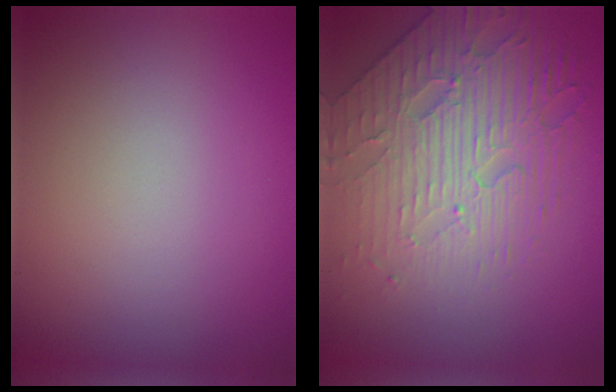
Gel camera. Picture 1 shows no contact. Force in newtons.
{"total": 6.0, "press": 4.9, "slide": 3.5}